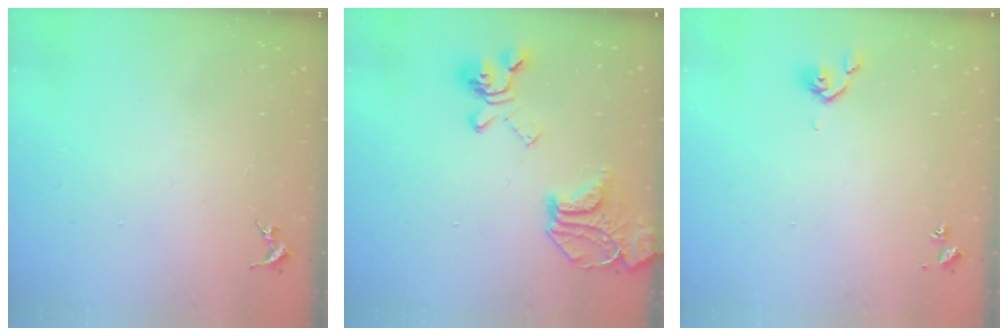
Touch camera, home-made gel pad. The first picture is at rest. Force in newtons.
{"total": 19.9, "press": 19.8, "slide": 2.0}
{"total": 5.0, "press": 4.9, "slide": 1.2}